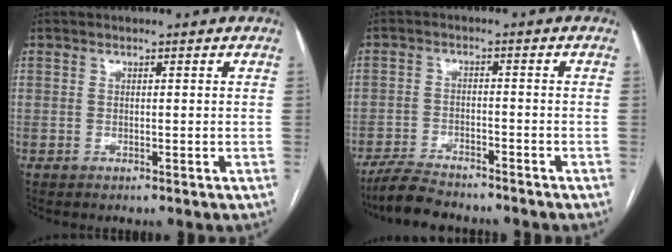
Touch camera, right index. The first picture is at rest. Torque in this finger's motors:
{"motor_torque": [0.15, -0.36, 0.15, 0.01]}